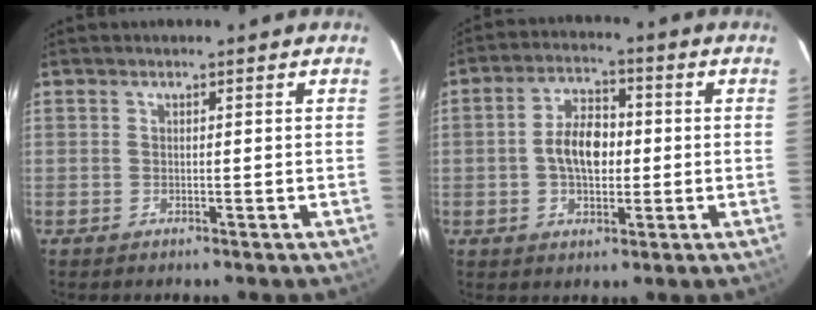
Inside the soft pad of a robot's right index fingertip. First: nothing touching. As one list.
[{"total": 7.9, "force": [-0.4, 4.6, 6.4], "torque": [-0.120, 0.016, -0.006]}]